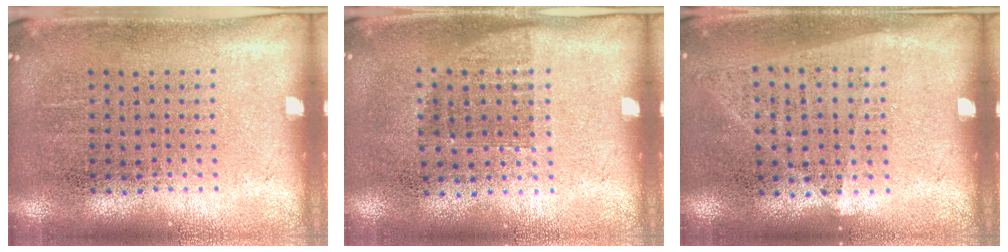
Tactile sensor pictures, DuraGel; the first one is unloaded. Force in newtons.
{"total": 0.8, "press": 0.7, "slide": 0.4}
{"total": 1.0, "press": 0.9, "slide": 0.5}